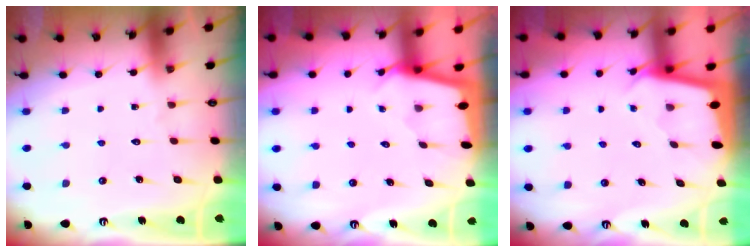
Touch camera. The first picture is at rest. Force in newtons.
{"total": 1.7, "press": 1.6, "slide": 0.3}
{"total": 2.0, "press": 2.0, "slide": 0.1}